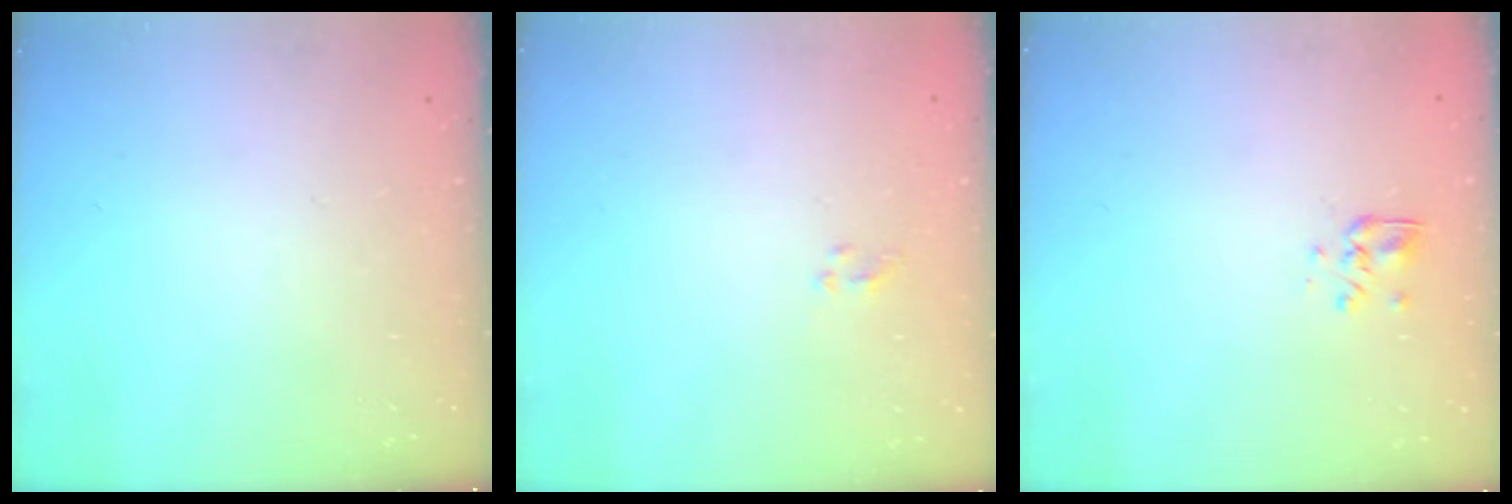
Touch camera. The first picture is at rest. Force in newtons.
{"total": 1.3, "press": 1.2, "slide": 0.5}
{"total": 2.9, "press": 2.6, "slide": 1.3}